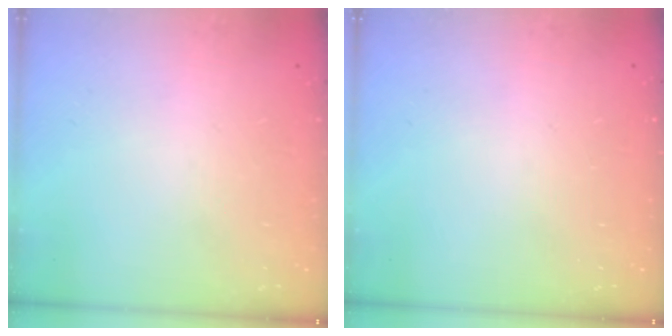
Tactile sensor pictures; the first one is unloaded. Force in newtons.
{"total": 0.0}